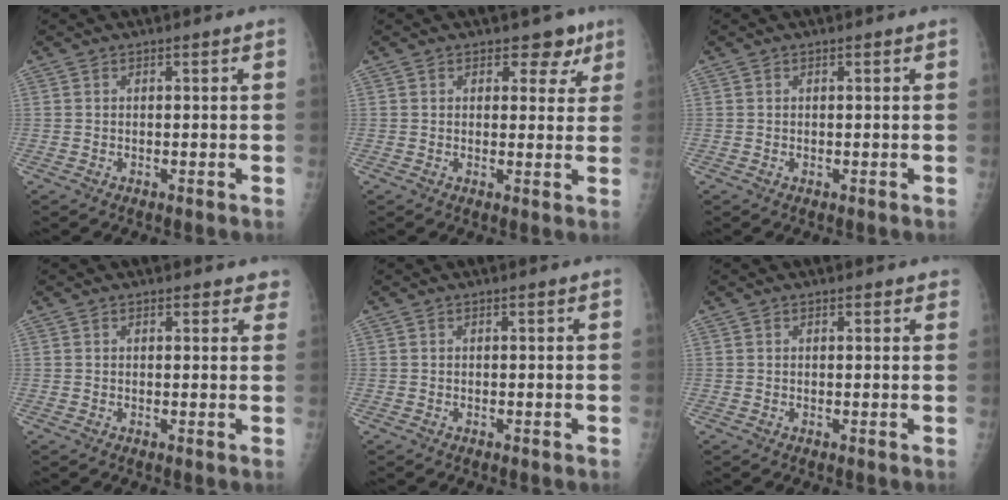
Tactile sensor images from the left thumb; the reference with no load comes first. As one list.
[{"total": 4.7, "force": [3.0, 3.1, 1.7], "torque": [0.015, -0.011, 0.035]}, {"total": 0.0}, {"total": 2.9, "force": [2.4, 1.5, 1.0], "torque": [0.023, -0.004, 0.018]}, {"total": 0.0}, {"total": 1.4, "force": [1.0, 0.7, 0.6], "torque": [0.002, -0.003, 0.009]}]